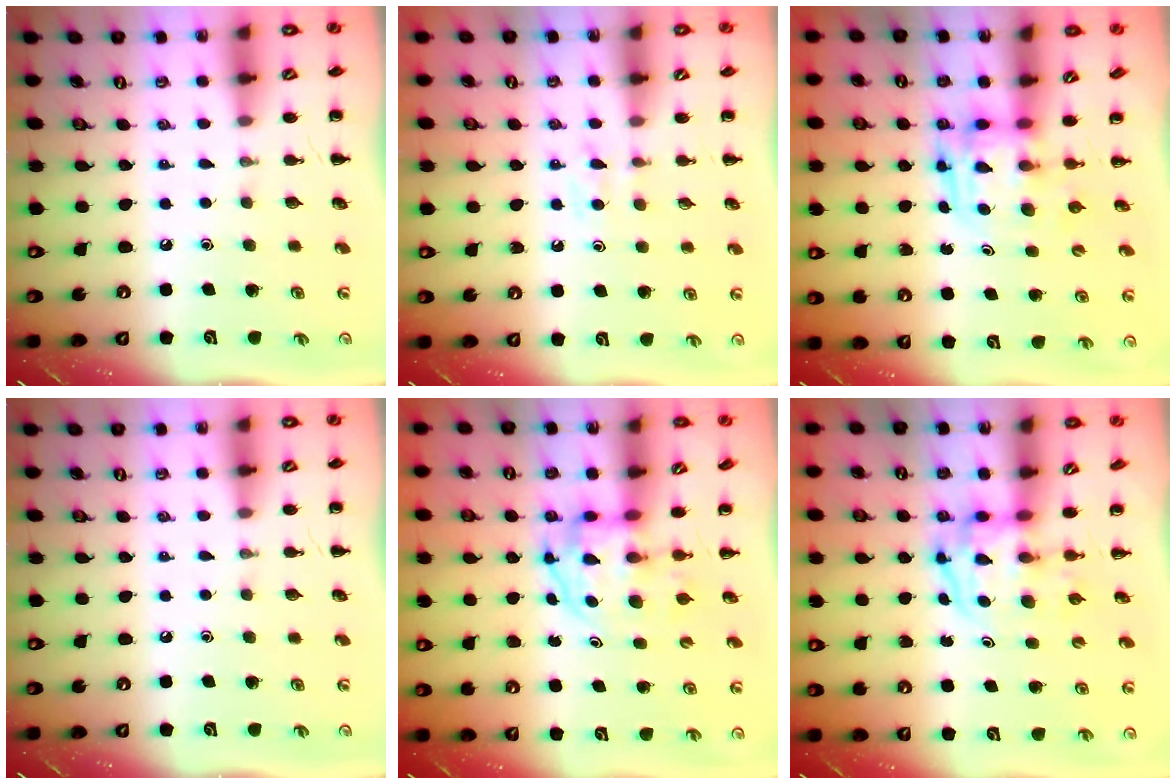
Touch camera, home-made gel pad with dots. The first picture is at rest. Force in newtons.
{"total": 5.2, "press": 5.0, "slide": 1.5}
{"total": 3.8, "press": 3.7, "slide": 0.7}
{"total": 0.0}
{"total": 3.3, "press": 3.3, "slide": 0.5}
{"total": 3.8, "press": 3.7, "slide": 0.6}